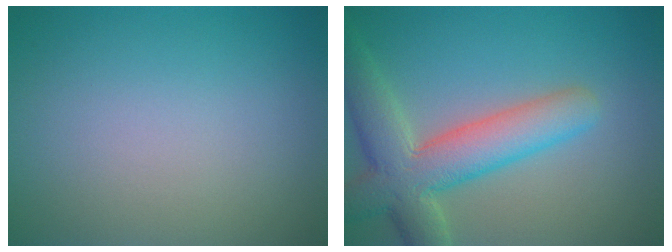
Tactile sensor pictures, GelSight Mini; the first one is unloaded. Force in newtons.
{"total": 7.4, "press": 7.4, "slide": 0.8}